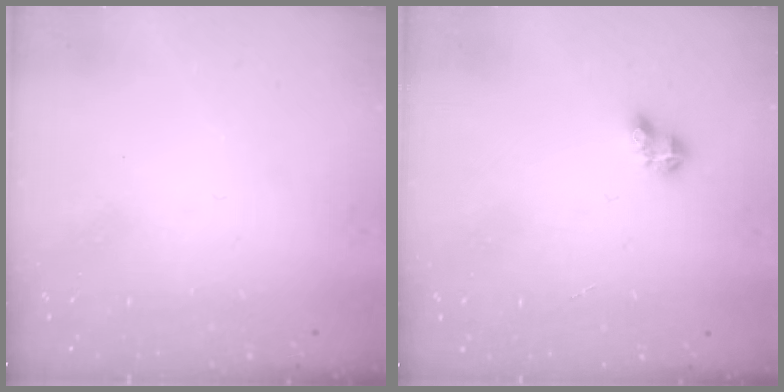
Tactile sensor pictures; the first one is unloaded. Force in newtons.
{"total": 3.3, "press": 3.3, "slide": 0.4}